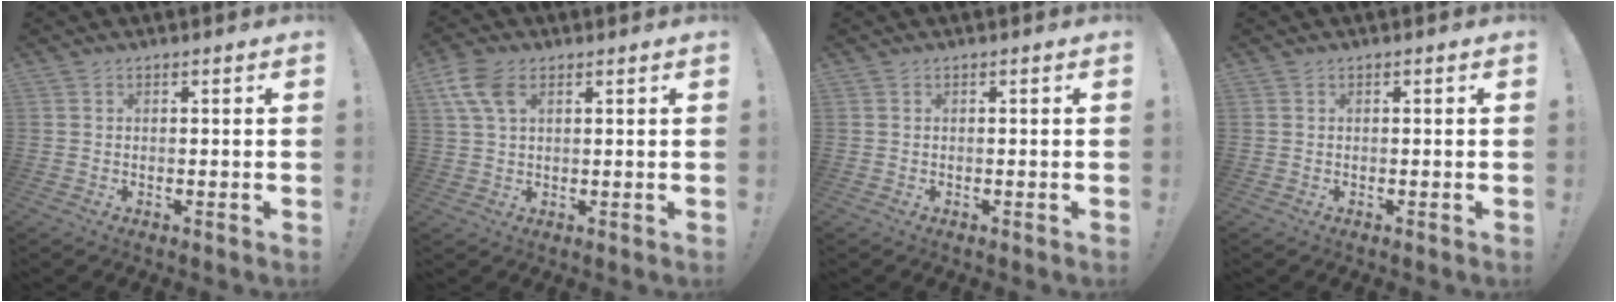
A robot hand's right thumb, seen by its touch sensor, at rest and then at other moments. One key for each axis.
{"total": 8.1, "fx": 3.5, "fy": 4.7, "fz": 5.5, "tx": -0.119, "ty": -0.002, "tz": 0.069}
{"total": 0.0}
{"total": 0.0}